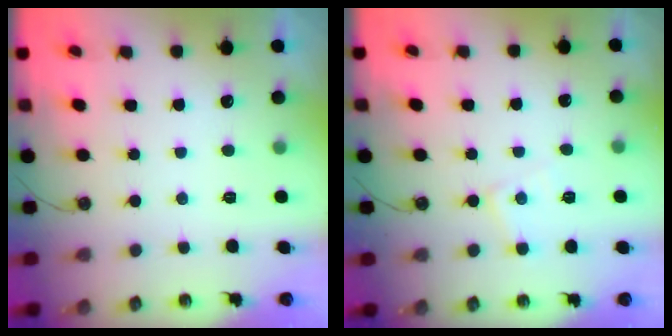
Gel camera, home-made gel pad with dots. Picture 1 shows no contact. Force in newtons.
{"total": 6.3, "press": 6.3, "slide": 0.3}